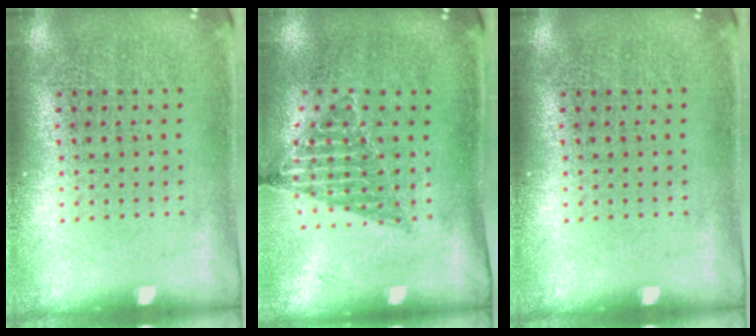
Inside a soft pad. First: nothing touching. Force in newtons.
{"total": 1.0, "press": 0.9, "slide": 0.4}
{"total": 0.0}